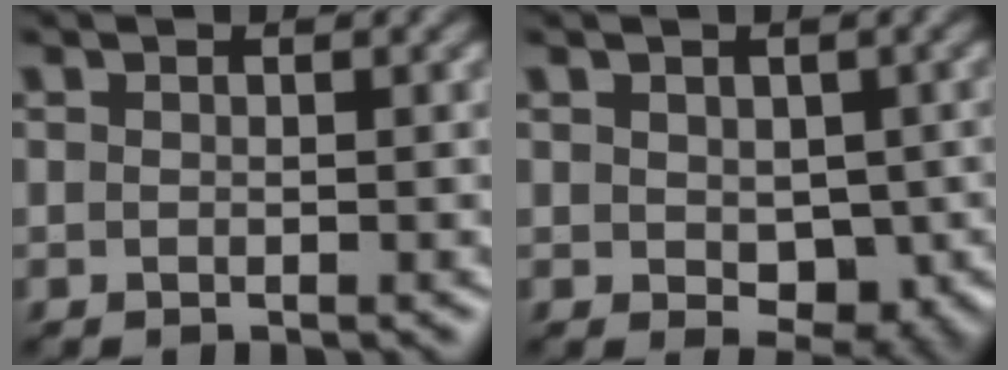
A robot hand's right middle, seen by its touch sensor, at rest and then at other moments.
{"total": 5.1, "force": [-0.2, 3.5, 3.7], "torque": [-0.052, -0.013, 0.006]}